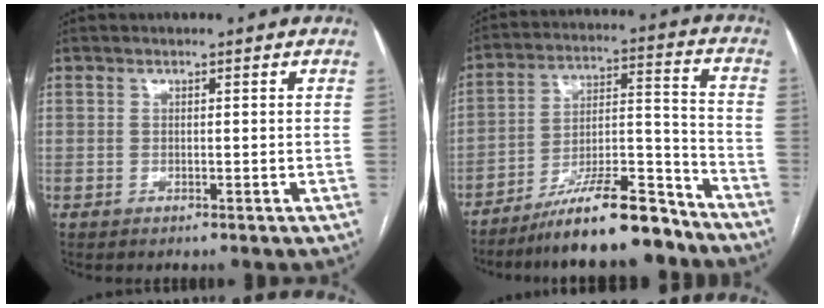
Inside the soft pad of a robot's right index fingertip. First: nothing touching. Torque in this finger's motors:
{"motor_torque": [1.13, -1.01, 0.75, 0.16]}